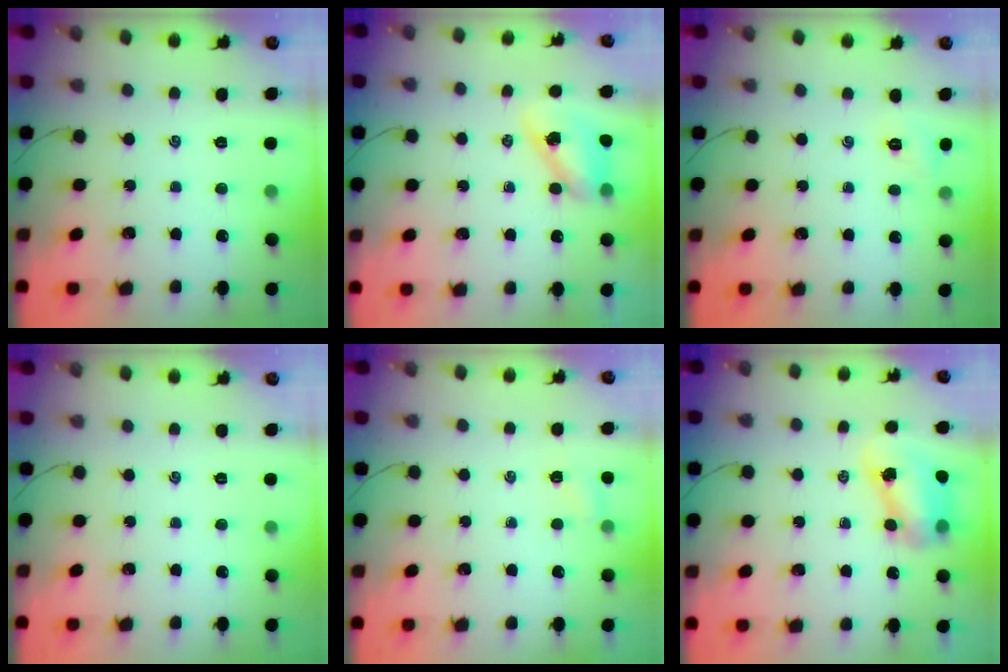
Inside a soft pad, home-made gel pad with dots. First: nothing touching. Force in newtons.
{"total": 8.6, "press": 8.5, "slide": 1.4}
{"total": 2.6, "press": 2.6, "slide": 0.6}
{"total": 0.0}
{"total": 2.5, "press": 2.3, "slide": 0.9}
{"total": 8.1, "press": 7.9, "slide": 1.3}